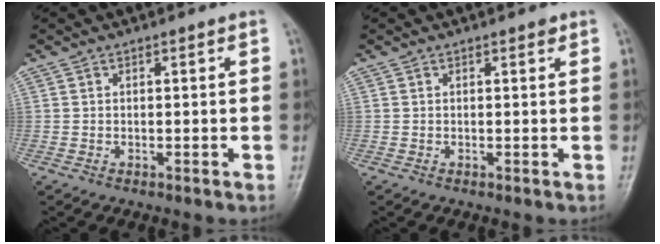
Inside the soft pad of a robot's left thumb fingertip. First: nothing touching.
{"total": 0.7, "force": [0.4, 0.3, 0.5], "torque": [-0.006, -0.002, 0.004]}